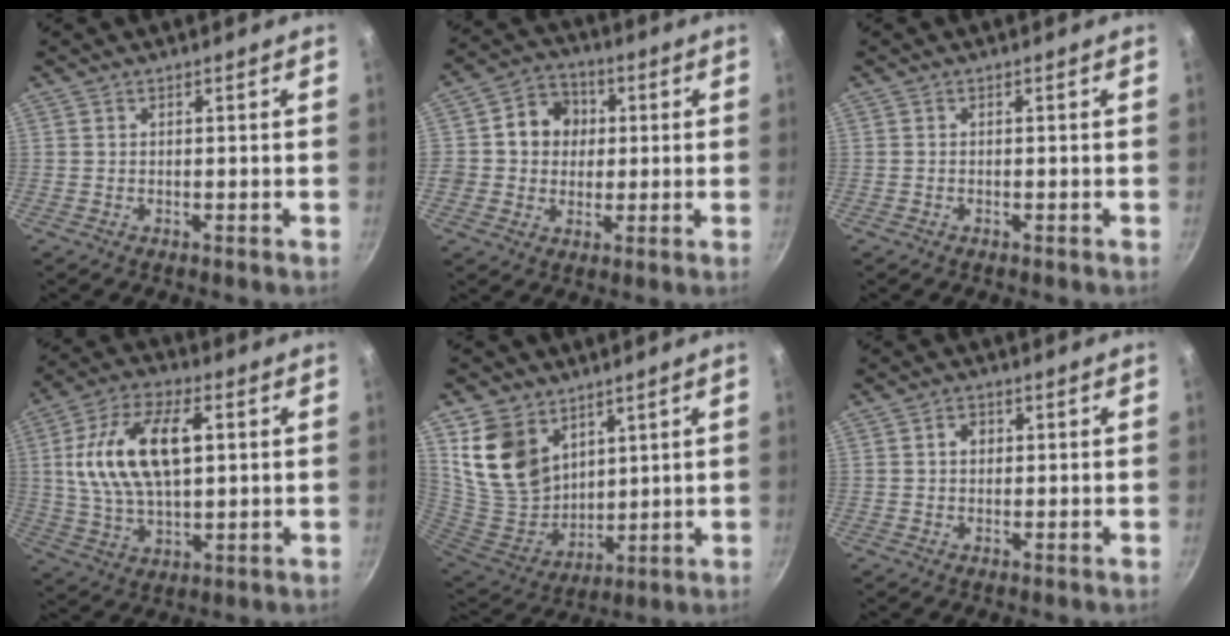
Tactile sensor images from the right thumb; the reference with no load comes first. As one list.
[{"total": 9.2, "force": [1.1, 8.4, 3.5], "torque": [-0.014, 0.013, 0.005]}, {"total": 0.0}, {"total": 18.0, "force": [3.4, 9.6, 14.9], "torque": [-0.271, 0.005, 0.059]}, {"total": 15.0, "force": [7.9, 10.7, 7.0], "torque": [-0.111, -0.054, 0.168]}, {"total": 2.4, "force": [0.4, 2.0, 1.3], "torque": [-0.008, 0.006, 0.005]}]